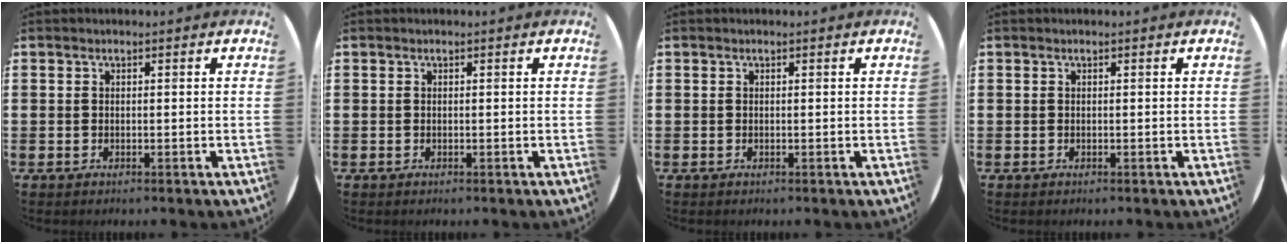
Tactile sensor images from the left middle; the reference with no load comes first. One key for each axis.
{"total": 0.0}
{"total": 0.0}
{"total": 0.0}